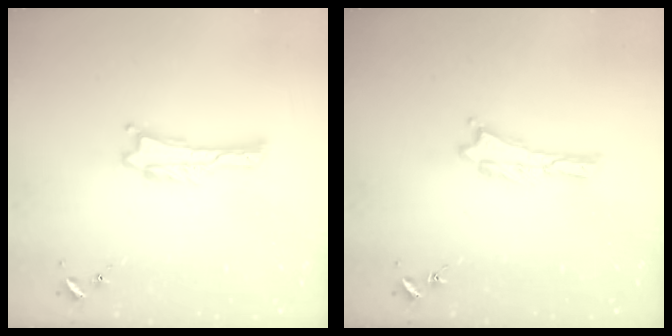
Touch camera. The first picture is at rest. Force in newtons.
{"total": 0.0}